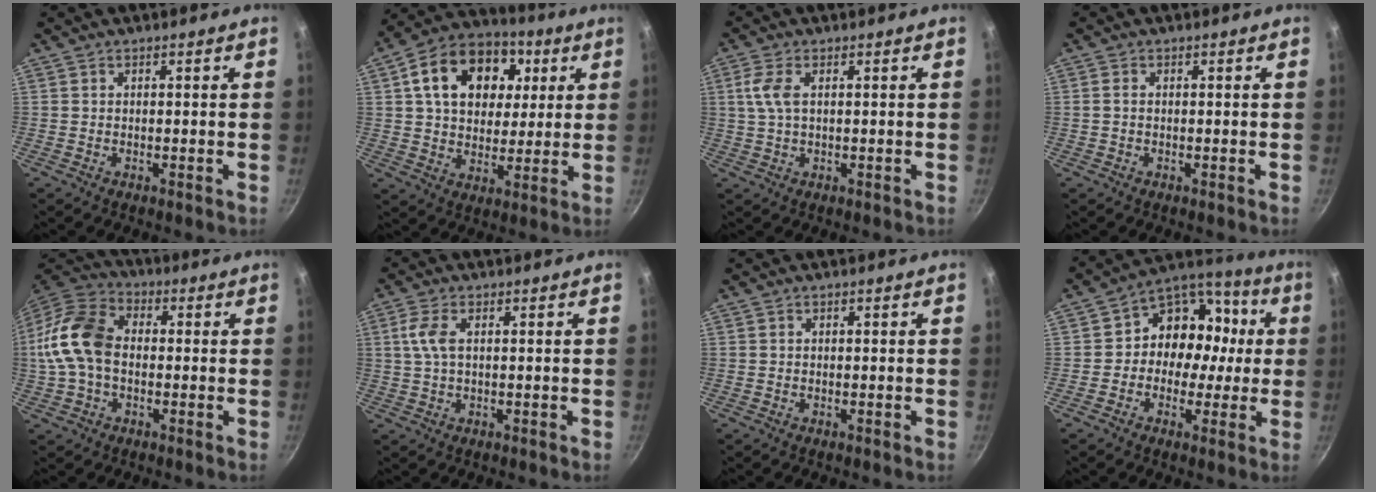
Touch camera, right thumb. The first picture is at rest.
{"total": 18.7, "force": [5.6, 13.6, 11.6], "torque": [-0.167, 0.012, 0.083]}
{"total": 4.5, "force": [1.1, 2.1, 3.8], "torque": [-0.085, 0.006, 0.021]}
{"total": 1.1, "force": [-0.1, 0.7, 0.8], "torque": [-0.017, 0.003, -0.002]}
{"total": 15.1, "force": [-0.5, 10.5, 10.8], "torque": [-0.197, 0.037, -0.024]}
{"total": 4.4, "force": [0.9, 2.1, 3.8], "torque": [-0.085, 0.008, 0.017]}
{"total": 0.0}
{"total": 13.5, "force": [-0.1, 11.3, 7.4], "torque": [-0.053, 0.040, -0.021]}